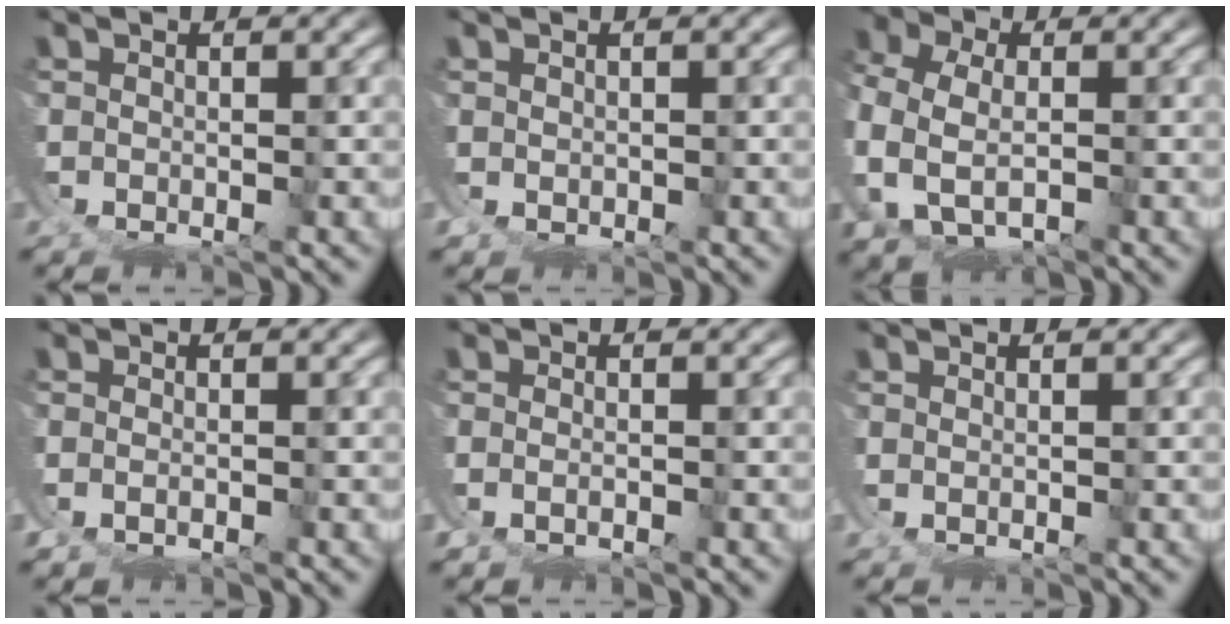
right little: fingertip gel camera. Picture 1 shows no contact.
{"total": 1.2, "force": [1.0, -0.4, -0.4], "torque": [0.002, -0.005, 0.021]}
{"total": 6.2, "force": [0.1, 5.2, 3.3], "torque": [-0.122, -0.029, 0.010]}
{"total": 1.0, "force": [-0.1, 0.7, 0.7], "torque": [-0.021, -0.007, 0.001]}
{"total": 1.2, "force": [-0.4, 0.9, 0.7], "torque": [-0.022, -0.009, -0.002]}
{"total": 1.2, "force": [1.0, -0.6, -0.2], "torque": [0.004, 0.001, 0.016]}